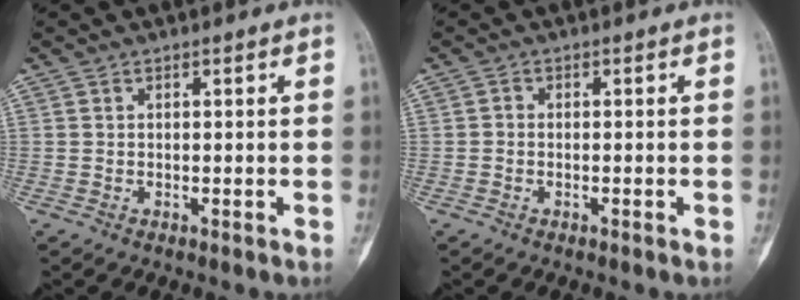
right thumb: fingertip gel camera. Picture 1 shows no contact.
{"total": 0.8, "force": [-0.4, 0.5, 0.6], "torque": [-0.007, 0.002, -0.011]}